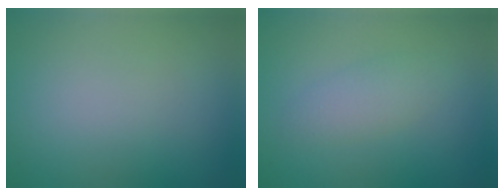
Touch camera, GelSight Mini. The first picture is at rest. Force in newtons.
{"total": 2.0, "press": 2.0, "slide": 0.1}